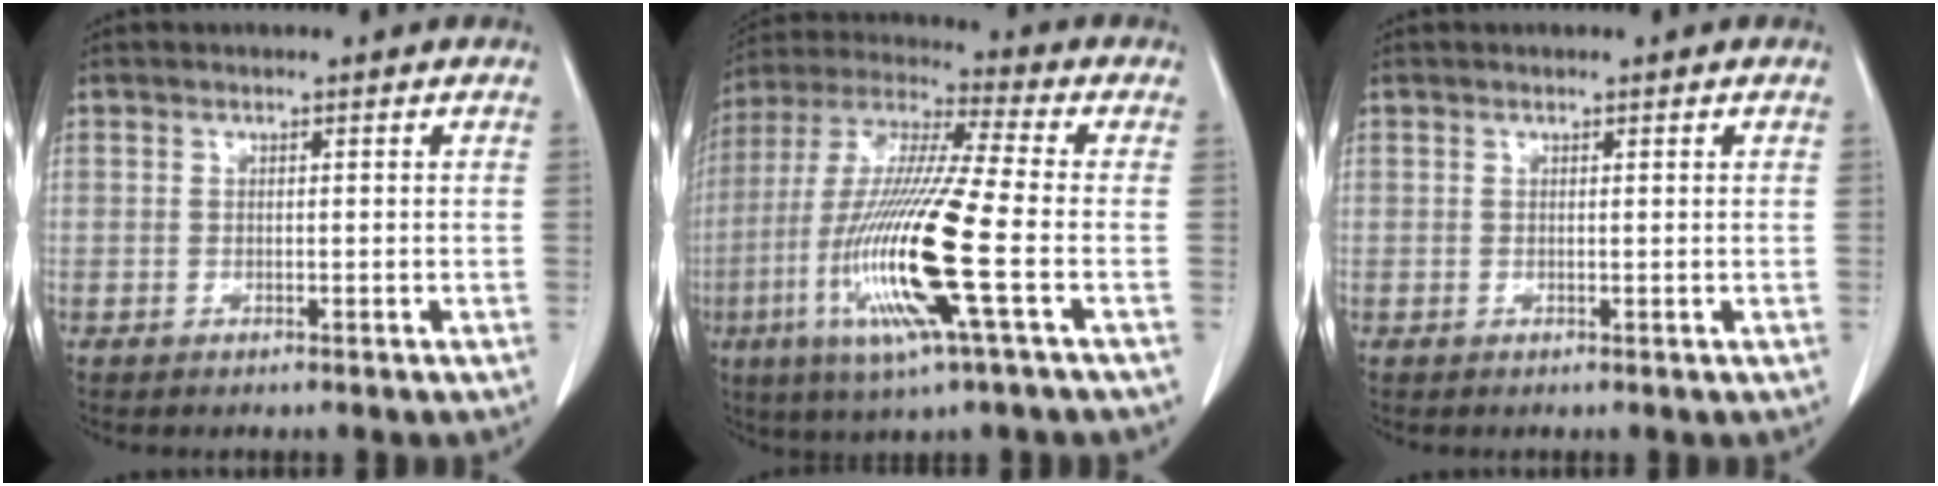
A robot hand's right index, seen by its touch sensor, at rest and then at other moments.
{"total": 18.2, "force": [-5.0, 0.4, 17.5], "torque": [-0.367, -0.019, -0.101]}
{"total": 0.0}